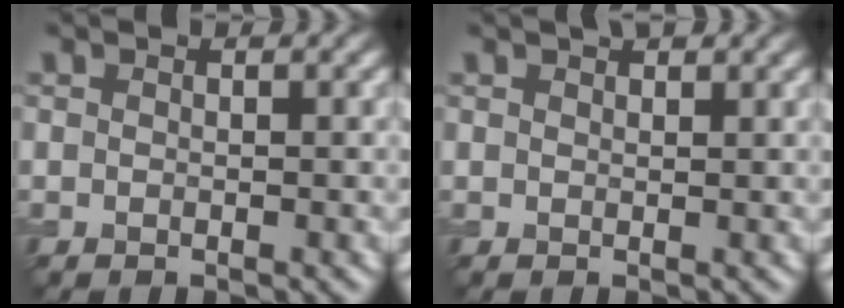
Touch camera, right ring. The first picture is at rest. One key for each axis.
{"total": 1.5, "fx": 1.2, "fy": 0.5, "fz": 0.7, "tx": -0.014, "ty": 0.000, "tz": 0.016}